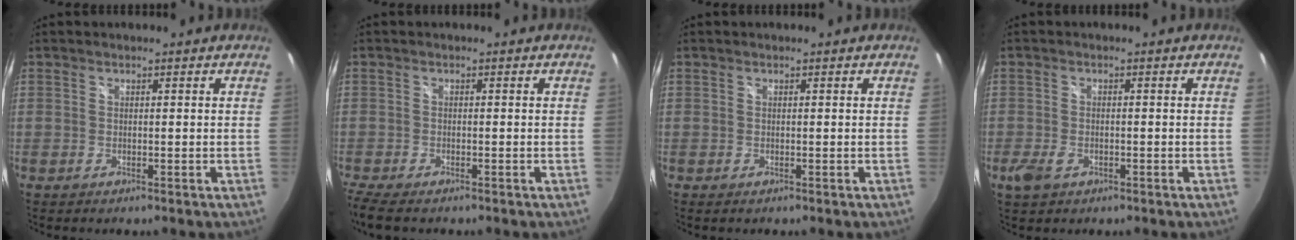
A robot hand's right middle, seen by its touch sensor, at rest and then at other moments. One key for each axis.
{"total": 5.2, "fx": -3.9, "fy": 1.4, "fz": 3.1, "tx": -0.075, "ty": -0.029, "tz": -0.077}
{"total": 0.6, "fx": 0.5, "fy": -0.1, "fz": -0.2, "tx": 0.004, "ty": 0.001, "tz": 0.009}
{"total": 3.5, "fx": -1.8, "fy": 2.2, "fz": 2.1, "tx": -0.050, "ty": -0.006, "tz": -0.032}